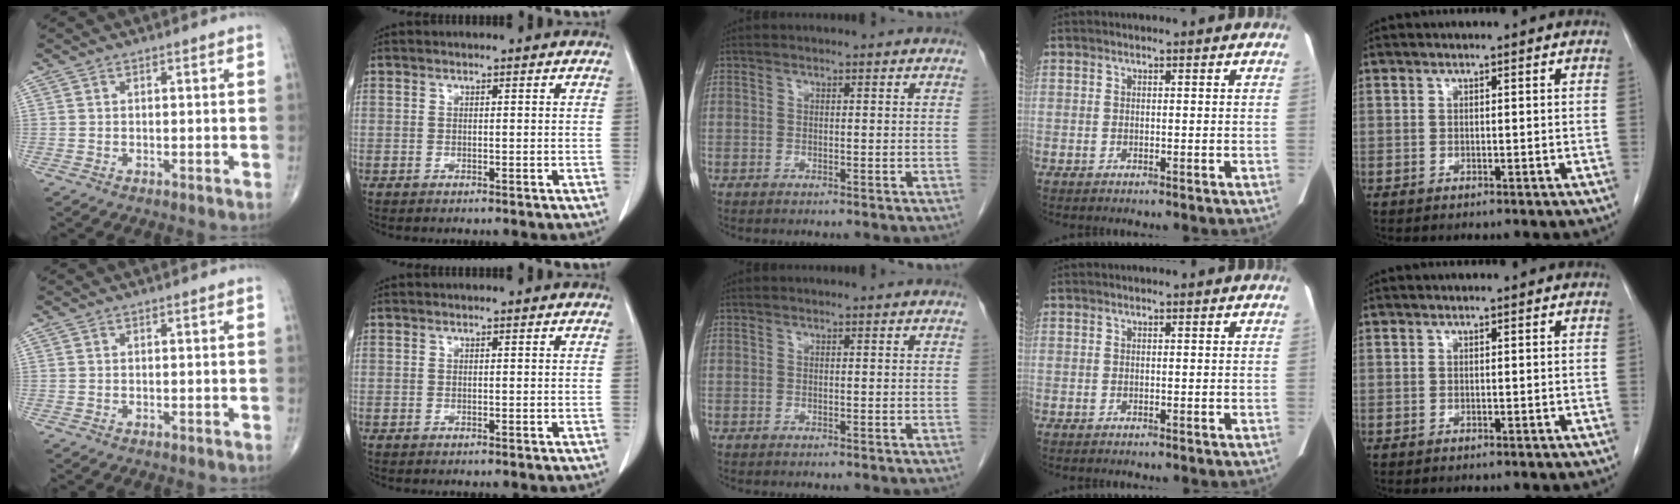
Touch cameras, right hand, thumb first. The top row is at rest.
{}